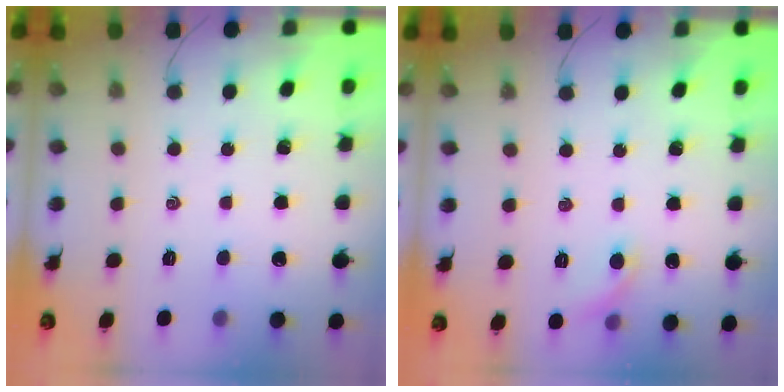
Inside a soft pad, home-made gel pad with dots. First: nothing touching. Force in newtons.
{"total": 5.6, "press": 5.4, "slide": 1.3}